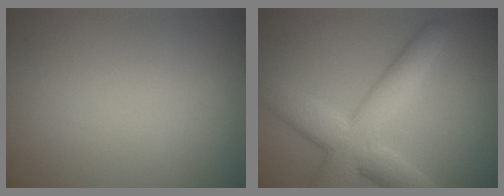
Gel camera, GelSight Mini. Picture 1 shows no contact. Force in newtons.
{"total": 7.7, "press": 7.6, "slide": 0.6}